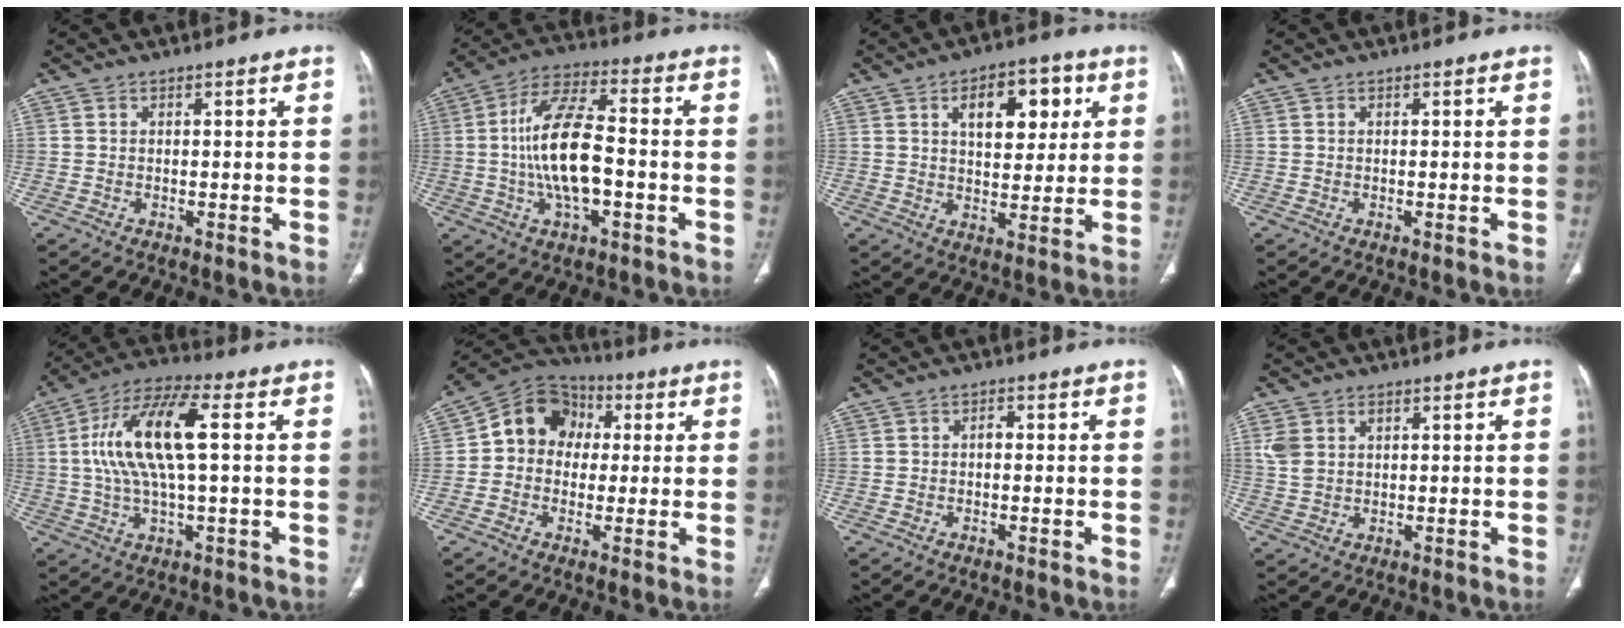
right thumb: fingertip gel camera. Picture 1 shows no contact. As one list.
[{"total": 14.9, "force": [-1.6, 6.3, 13.4], "torque": [-0.255, 0.024, -0.033]}, {"total": 11.7, "force": [4.3, 6.5, 8.8], "torque": [-0.088, -0.007, 0.062]}, {"total": 0.0}, {"total": 15.4, "force": [2.2, 5.0, 14.4], "torque": [-0.300, 0.025, 0.038]}, {"total": 11.5, "force": [1.2, 9.9, 5.7], "torque": [-0.064, 0.027, 0.004]}, {"total": 1.3, "force": [-0.2, 0.9, 0.9], "torque": [-0.010, 0.004, -0.006]}, {"total": 4.4, "force": [1.7, 3.0, 2.8], "torque": [-0.056, 0.002, 0.042]}]